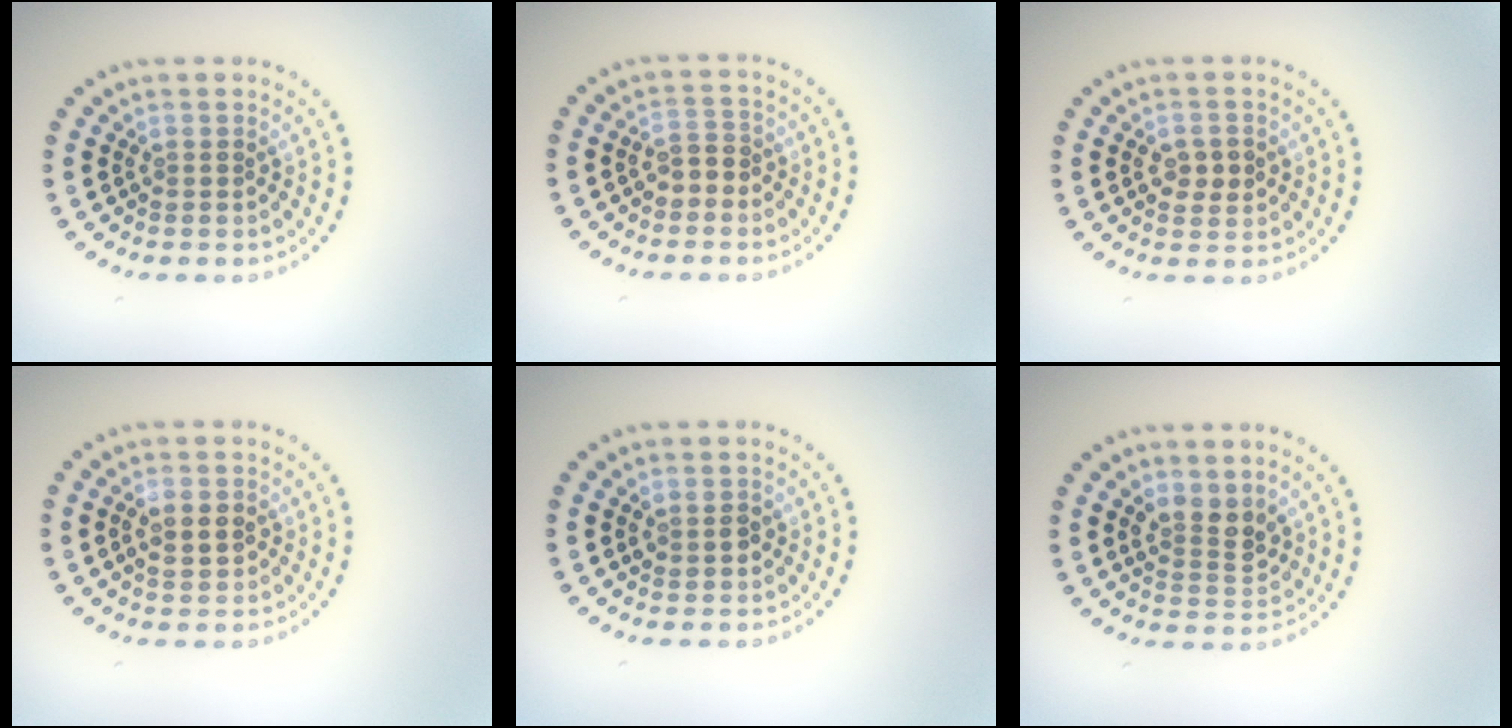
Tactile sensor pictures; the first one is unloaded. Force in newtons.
{"total": 2.0, "press": 1.9, "slide": 0.6}
{"total": 2.2, "press": 2.2, "slide": 0.1}
{"total": 1.9, "press": 1.9, "slide": 0.3}
{"total": 1.4, "press": 1.3, "slide": 0.3}
{"total": 2.7, "press": 2.5, "slide": 1.1}